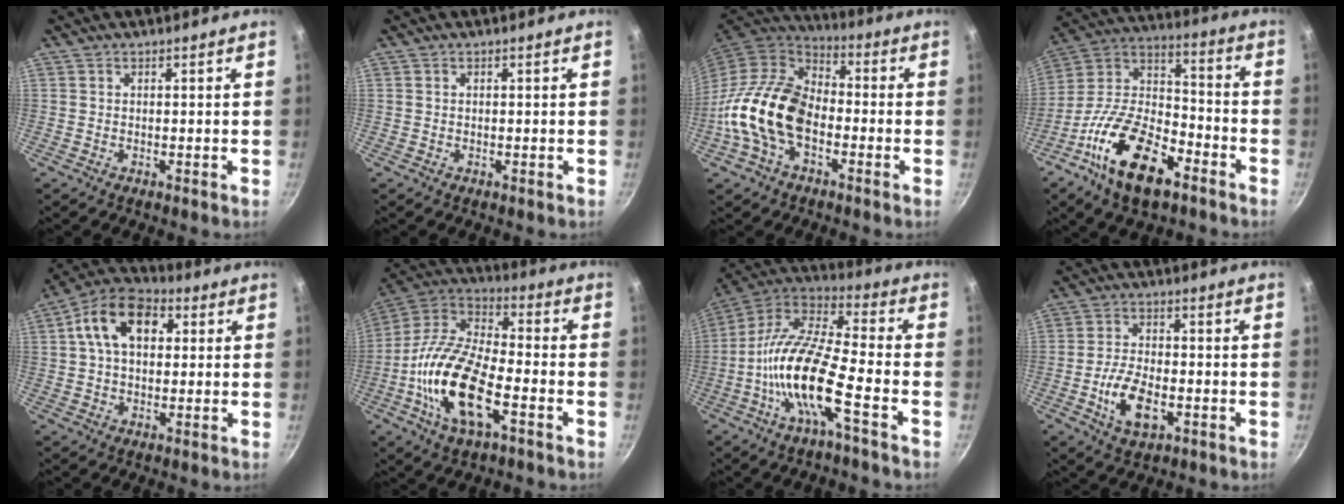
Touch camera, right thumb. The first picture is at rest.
{"total": 0.0}
{"total": 17.9, "force": [-4.3, 11.6, 12.9], "torque": [-0.217, 0.036, -0.098]}
{"total": 21.2, "force": [-10.9, 10.5, 14.8], "torque": [-0.254, 0.062, -0.220]}
{"total": 13.0, "force": [3.1, 8.6, 9.2], "torque": [-0.127, 0.021, 0.034]}
{"total": 20.0, "force": [-6.5, 8.9, 16.7], "torque": [-0.314, 0.037, -0.139]}
{"total": 17.4, "force": [-5.9, 4.6, 15.7], "torque": [-0.299, 0.046, -0.134]}
{"total": 9.3, "force": [-2.9, 4.9, 7.3], "torque": [-0.132, 0.015, -0.054]}